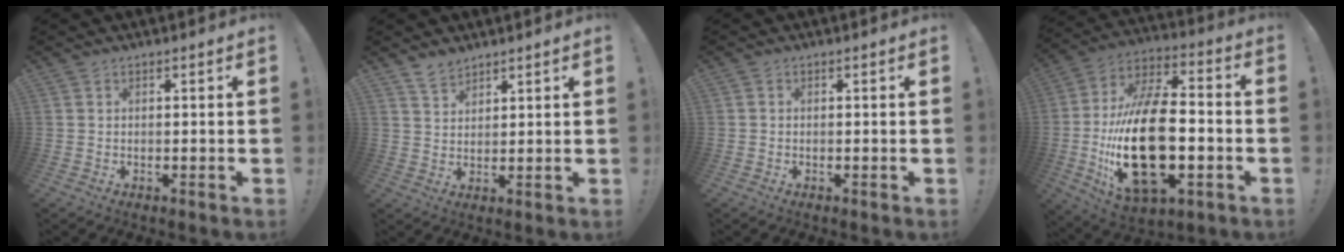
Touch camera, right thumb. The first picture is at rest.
{"total": 4.3, "force": [3.7, 1.9, 1.0], "torque": [-0.017, -0.022, 0.070]}
{"total": 0.0}
{"total": 28.6, "force": [-4.7, 14.7, 24.1], "torque": [-0.472, 0.024, -0.073]}